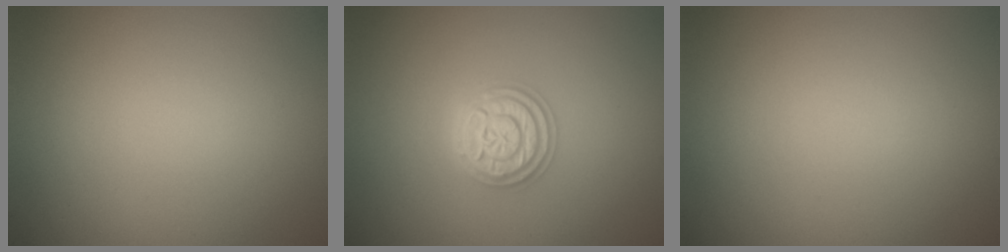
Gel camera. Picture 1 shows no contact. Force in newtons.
{"total": 3.6, "press": 3.6, "slide": 0.5}
{"total": 0.0}